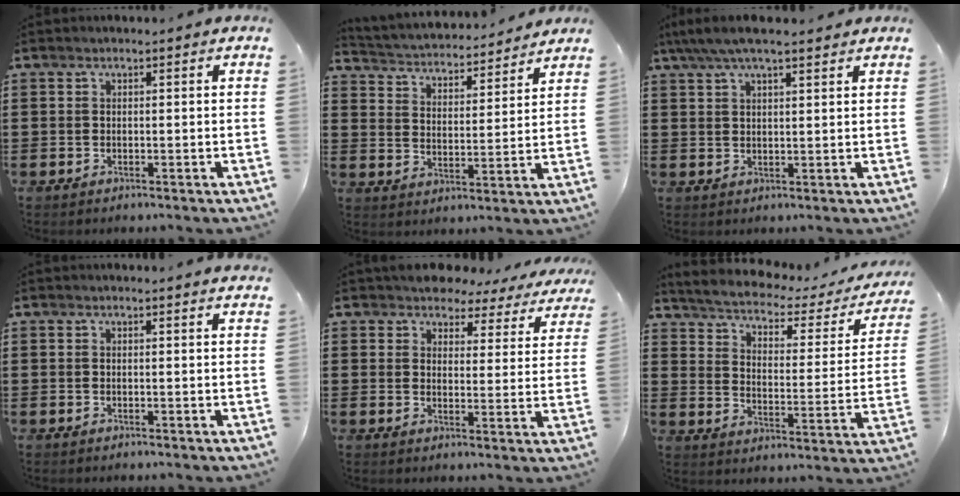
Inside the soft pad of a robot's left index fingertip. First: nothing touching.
{"total": 3.0, "force": [3.0, 0.1, 0.0], "torque": [-0.022, -0.030, 0.042]}
{"total": 5.2, "force": [3.9, 1.2, 3.3], "torque": [-0.071, 0.000, 0.071]}
{"total": 0.8, "force": [0.7, -0.2, 0.2], "torque": [-0.004, -0.004, 0.014]}
{"total": 4.8, "force": [4.5, 1.5, 0.6], "torque": [-0.030, -0.023, 0.077]}
{"total": 3.0, "force": [2.4, 0.6, 1.8], "torque": [-0.053, -0.025, 0.030]}